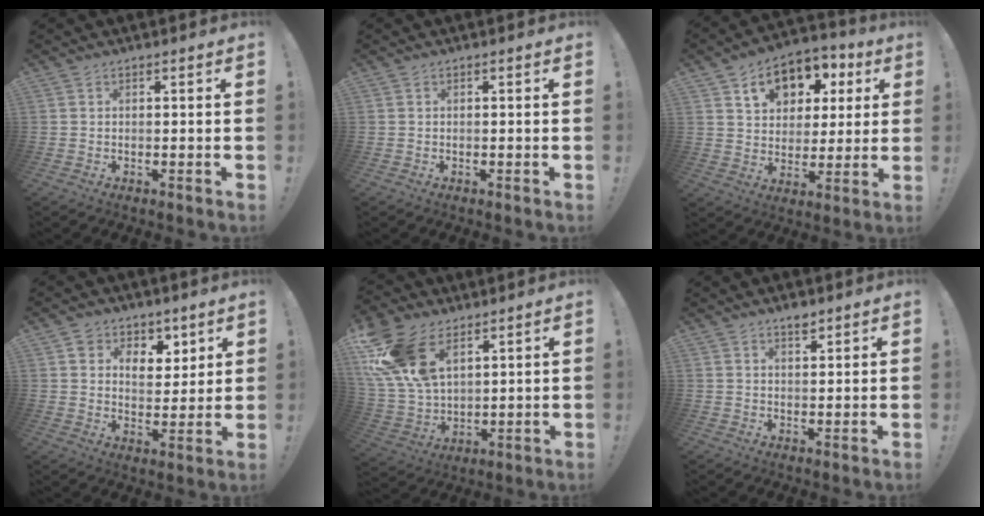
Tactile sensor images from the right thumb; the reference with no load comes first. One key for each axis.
{"total": 0.0}
{"total": 13.6, "fx": 6.1, "fy": 10.0, "fz": 6.8, "tx": -0.093, "ty": -0.026, "tz": 0.114}
{"total": 7.9, "fx": 4.8, "fy": 6.0, "fz": 1.7, "tx": -0.027, "ty": -0.034, "tz": 0.094}
{"total": 18.8, "fx": 9.3, "fy": 11.2, "fz": 11.8, "tx": -0.240, "ty": -0.045, "tz": 0.177}
{"total": 2.8, "fx": 2.2, "fy": 0.9, "fz": 1.4, "tx": -0.014, "ty": -0.015, "tz": 0.036}